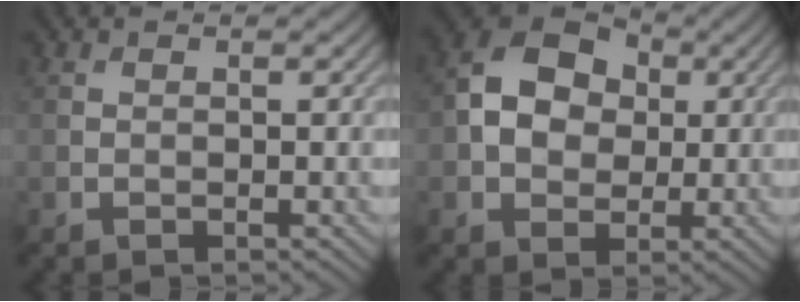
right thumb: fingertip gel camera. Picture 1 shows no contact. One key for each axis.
{"total": 8.8, "fx": 1.1, "fy": 6.7, "fz": 5.6, "tx": -0.115, "ty": 0.015, "tz": 0.009}